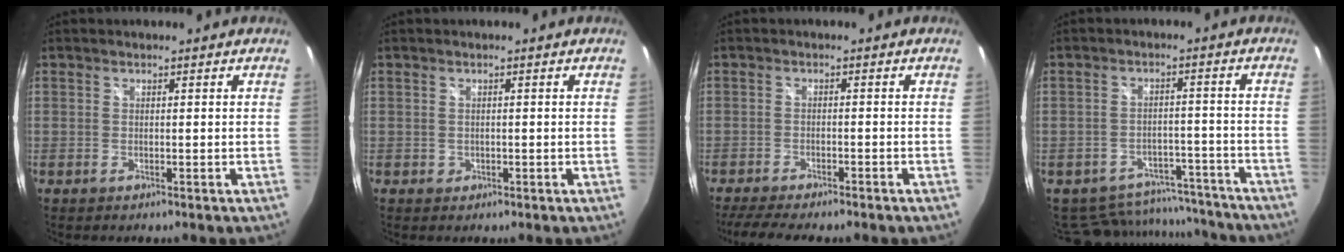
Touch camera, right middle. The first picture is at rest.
{"total": 1.0, "force": [-0.2, 0.9, 0.2], "torque": [-0.001, -0.002, -0.003]}
{"total": 8.6, "force": [-7.3, 1.0, 4.4], "torque": [-0.100, -0.023, -0.114]}
{"total": 13.6, "force": [-11.3, 6.7, 3.4], "torque": [-0.079, 0.024, -0.131]}